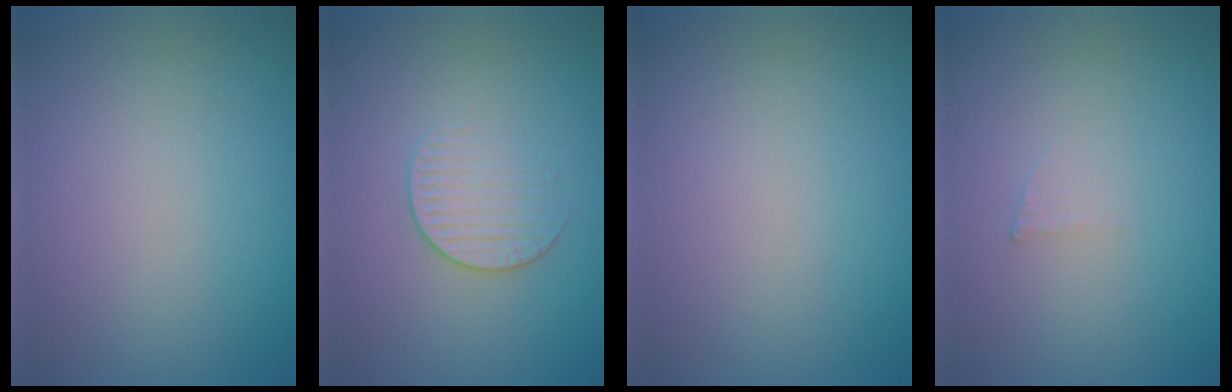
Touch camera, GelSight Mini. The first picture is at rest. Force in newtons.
{"total": 1.7, "press": 1.1, "slide": 1.3}
{"total": 0.0}
{"total": 0.6, "press": 0.6, "slide": 0.1}